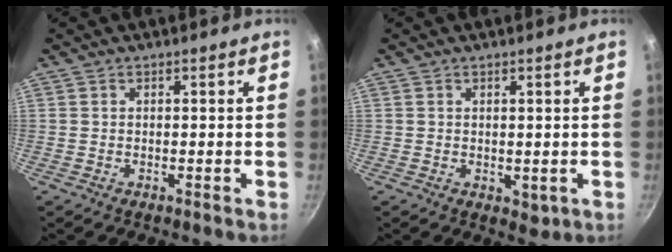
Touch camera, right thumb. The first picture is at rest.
{"total": 1.9, "force": [0.2, 1.2, 1.5], "torque": [-0.016, -0.008, 0.010]}